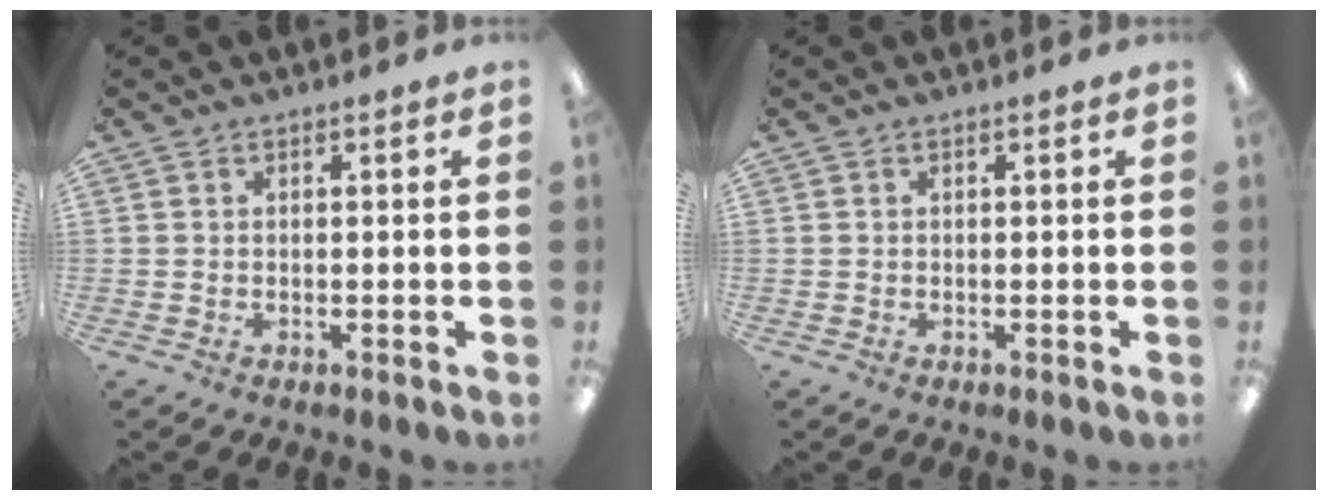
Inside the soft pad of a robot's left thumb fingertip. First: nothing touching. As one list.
[{"total": 0.0}]